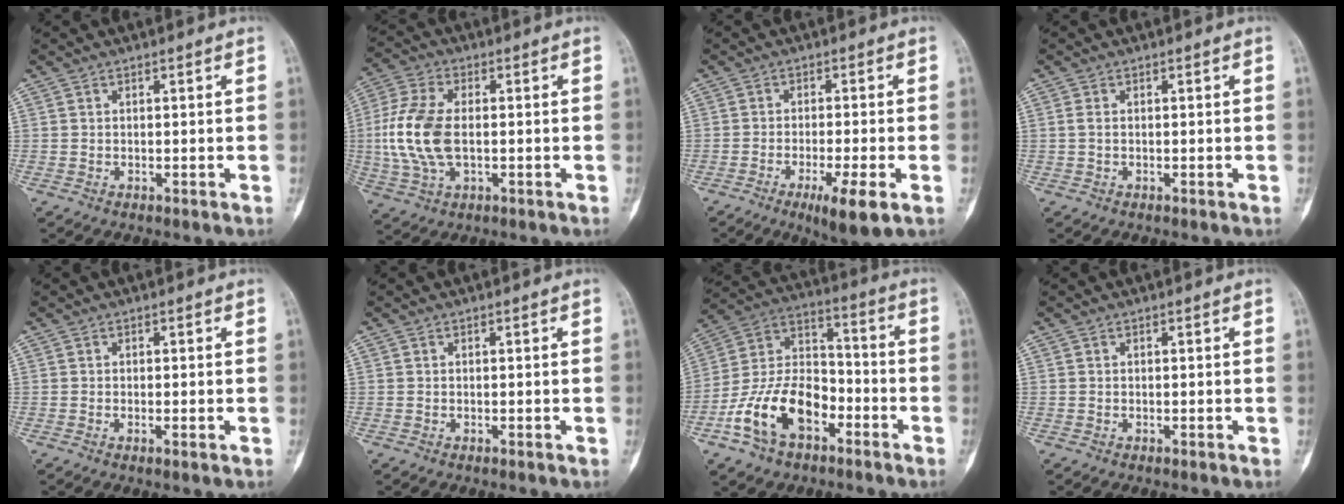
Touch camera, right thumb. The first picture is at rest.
{"total": 12.6, "force": [-0.7, 6.9, 10.4], "torque": [-0.239, 0.008, -0.016]}
{"total": 7.7, "force": [-3.4, 1.0, 6.8], "torque": [-0.113, -0.007, -0.053]}
{"total": 1.0, "force": [-0.2, 0.6, 0.8], "torque": [-0.018, 0.000, -0.006]}
{"total": 0.9, "force": [-0.2, 0.2, 0.9], "torque": [-0.012, -0.001, -0.003]}
{"total": 0.0}
{"total": 16.6, "force": [-7.3, 10.2, 10.9], "torque": [-0.187, 0.064, -0.137]}
{"total": 0.0}